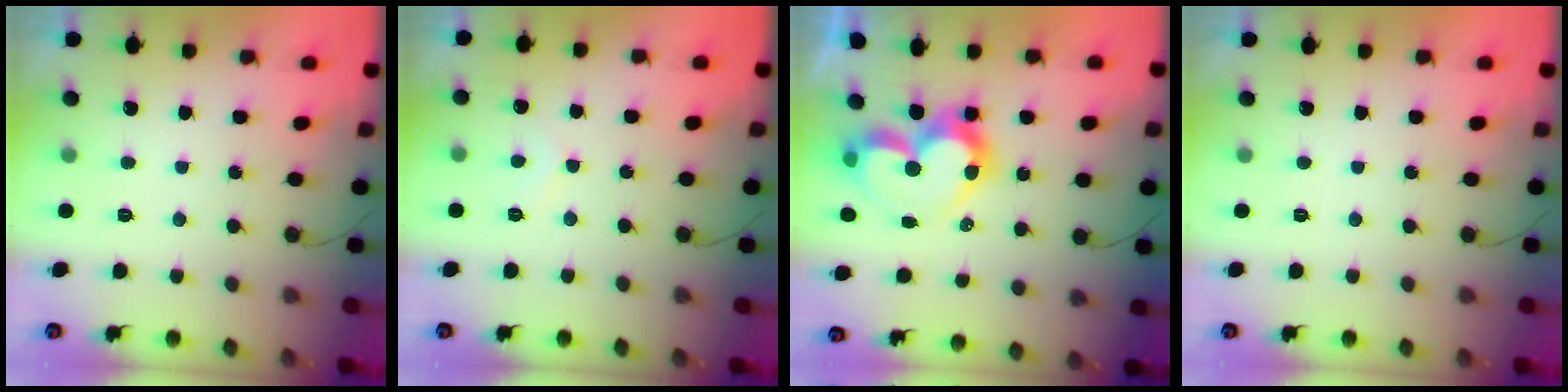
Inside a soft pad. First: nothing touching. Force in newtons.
{"total": 3.8, "press": 3.8, "slide": 0.3}
{"total": 12.2, "press": 12.1, "slide": 1.6}
{"total": 1.9, "press": 1.9, "slide": 0.1}